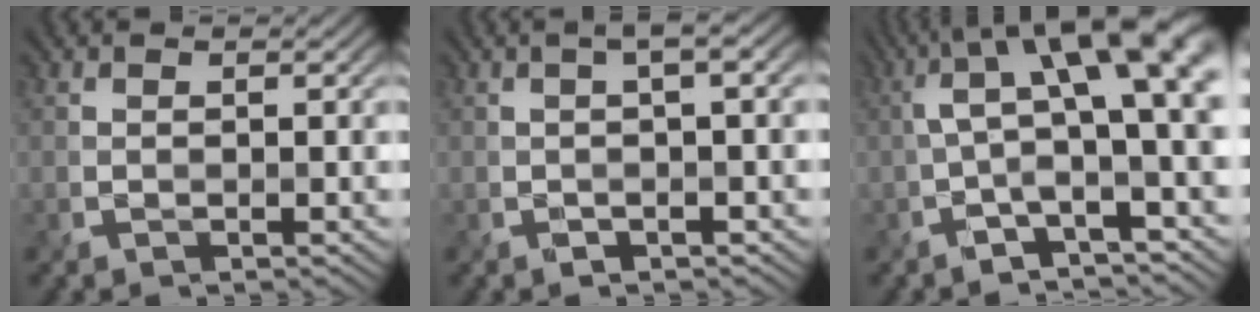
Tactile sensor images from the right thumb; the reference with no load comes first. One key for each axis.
{"total": 3.1, "fx": 0.2, "fy": 0.5, "fz": 3.0, "tx": -0.043, "ty": 0.013, "tz": -0.001}
{"total": 11.1, "fx": 2.2, "fy": 3.3, "fz": 10.3, "tx": -0.179, "ty": 0.022, "tz": 0.033}